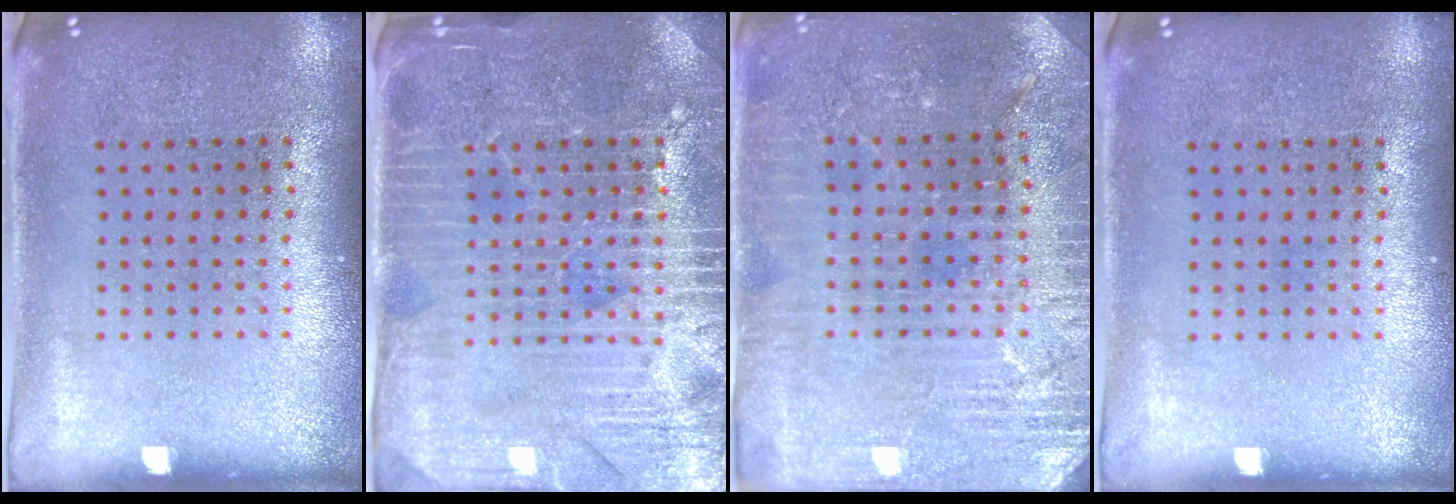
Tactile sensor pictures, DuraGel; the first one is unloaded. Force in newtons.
{"total": 4.3, "press": 4.1, "slide": 1.3}
{"total": 3.3, "press": 3.2, "slide": 0.6}
{"total": 0.0}